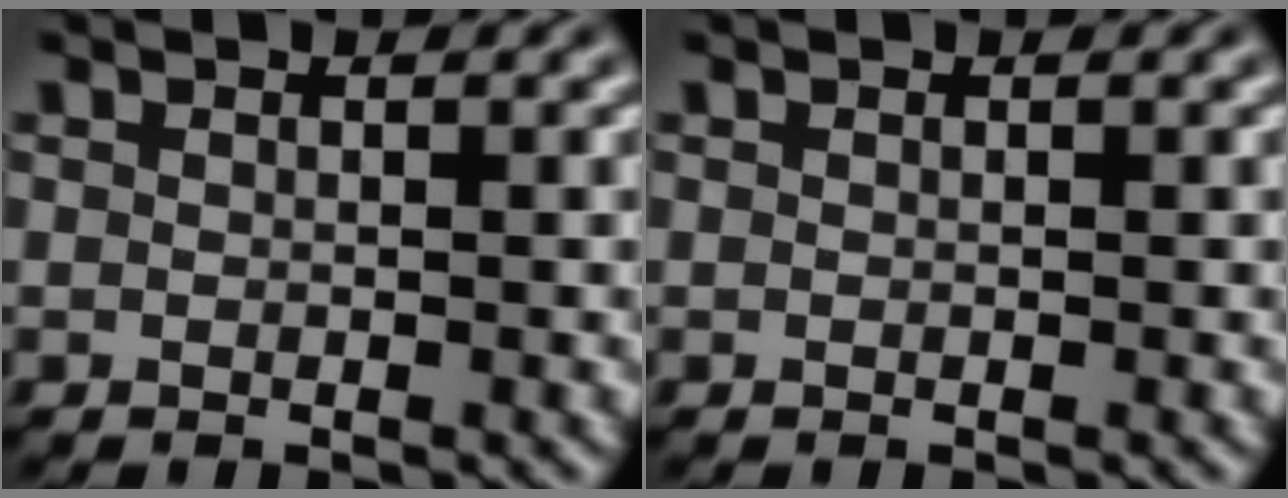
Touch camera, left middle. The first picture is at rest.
{"total": 0.0}